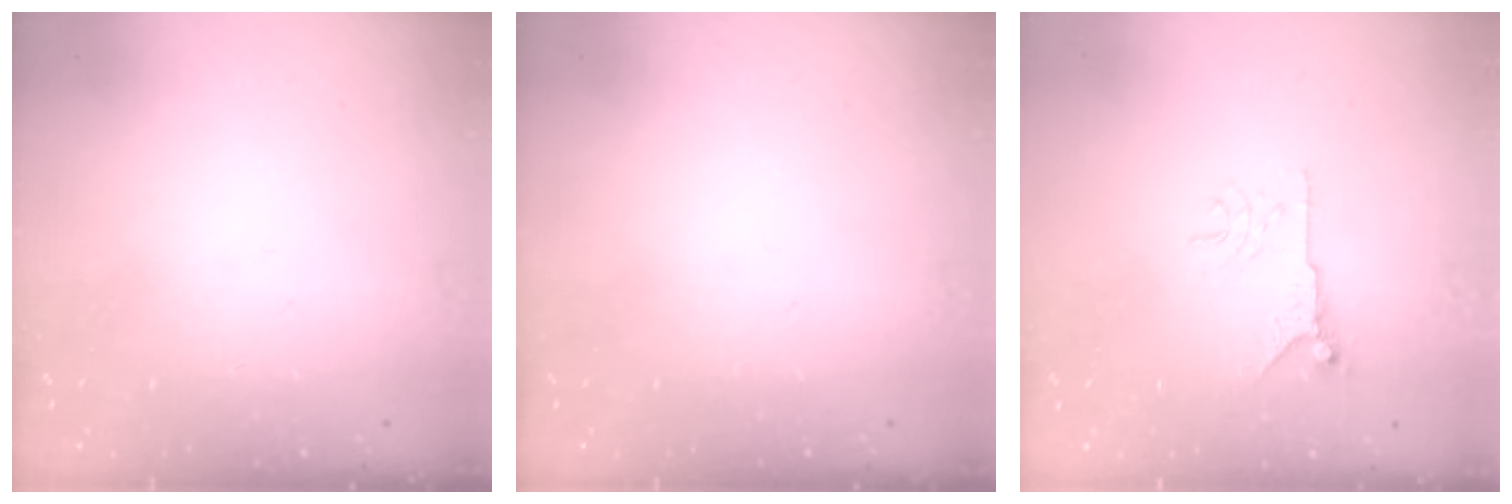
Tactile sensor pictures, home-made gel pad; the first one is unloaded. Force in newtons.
{"total": 0.0}
{"total": 7.3, "press": 7.3, "slide": 0.6}